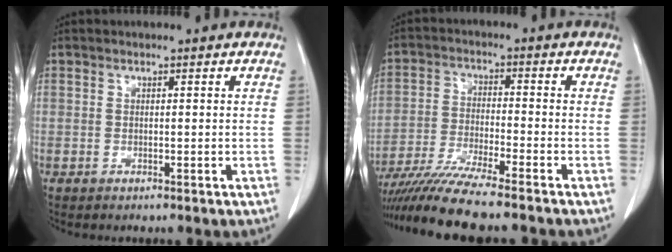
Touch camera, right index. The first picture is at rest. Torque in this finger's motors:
{"motor_torque": [1.03, -1.11, 0.81, 0.21]}